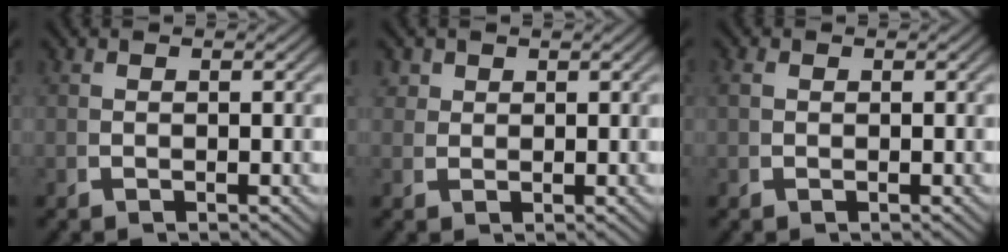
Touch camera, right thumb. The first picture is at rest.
{"total": 2.0, "force": [1.5, 1.2, 0.6], "torque": [-0.014, -0.003, 0.033]}
{"total": 0.8, "force": [0.3, 0.6, 0.3], "torque": [-0.011, -0.006, 0.012]}